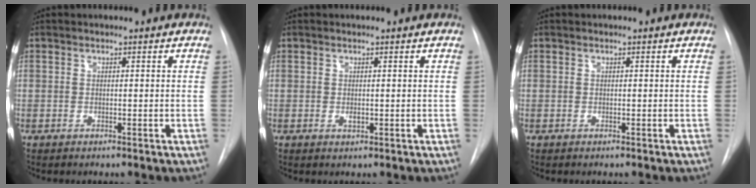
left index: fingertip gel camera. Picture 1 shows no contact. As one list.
[{"total": 0.7, "force": [0.1, 0.3, 0.6], "torque": [-0.009, -0.001, 0.004]}, {"total": 0.0}]